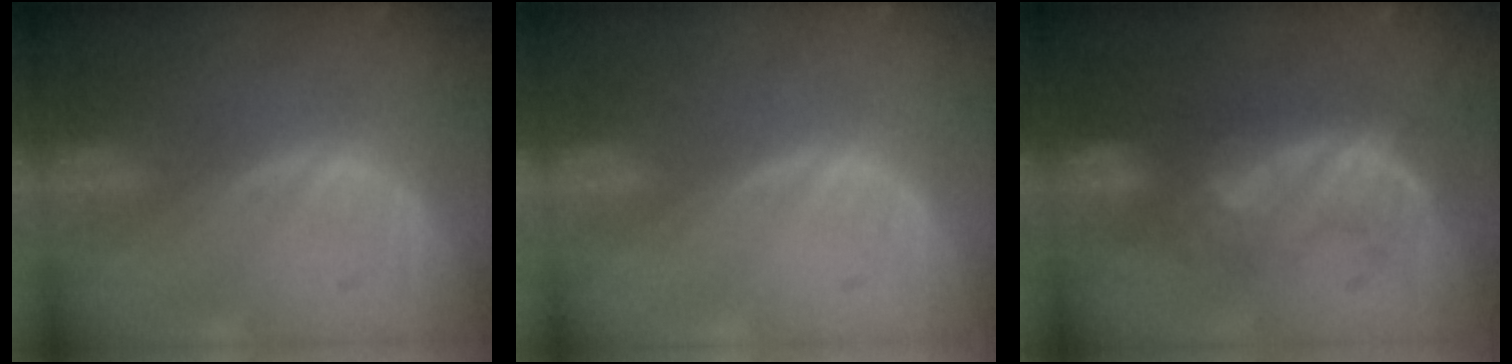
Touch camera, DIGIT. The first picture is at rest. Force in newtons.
{"total": 0.6, "press": 0.0, "slide": 0.6}
{"total": 8.2, "press": 7.9, "slide": 2.3}